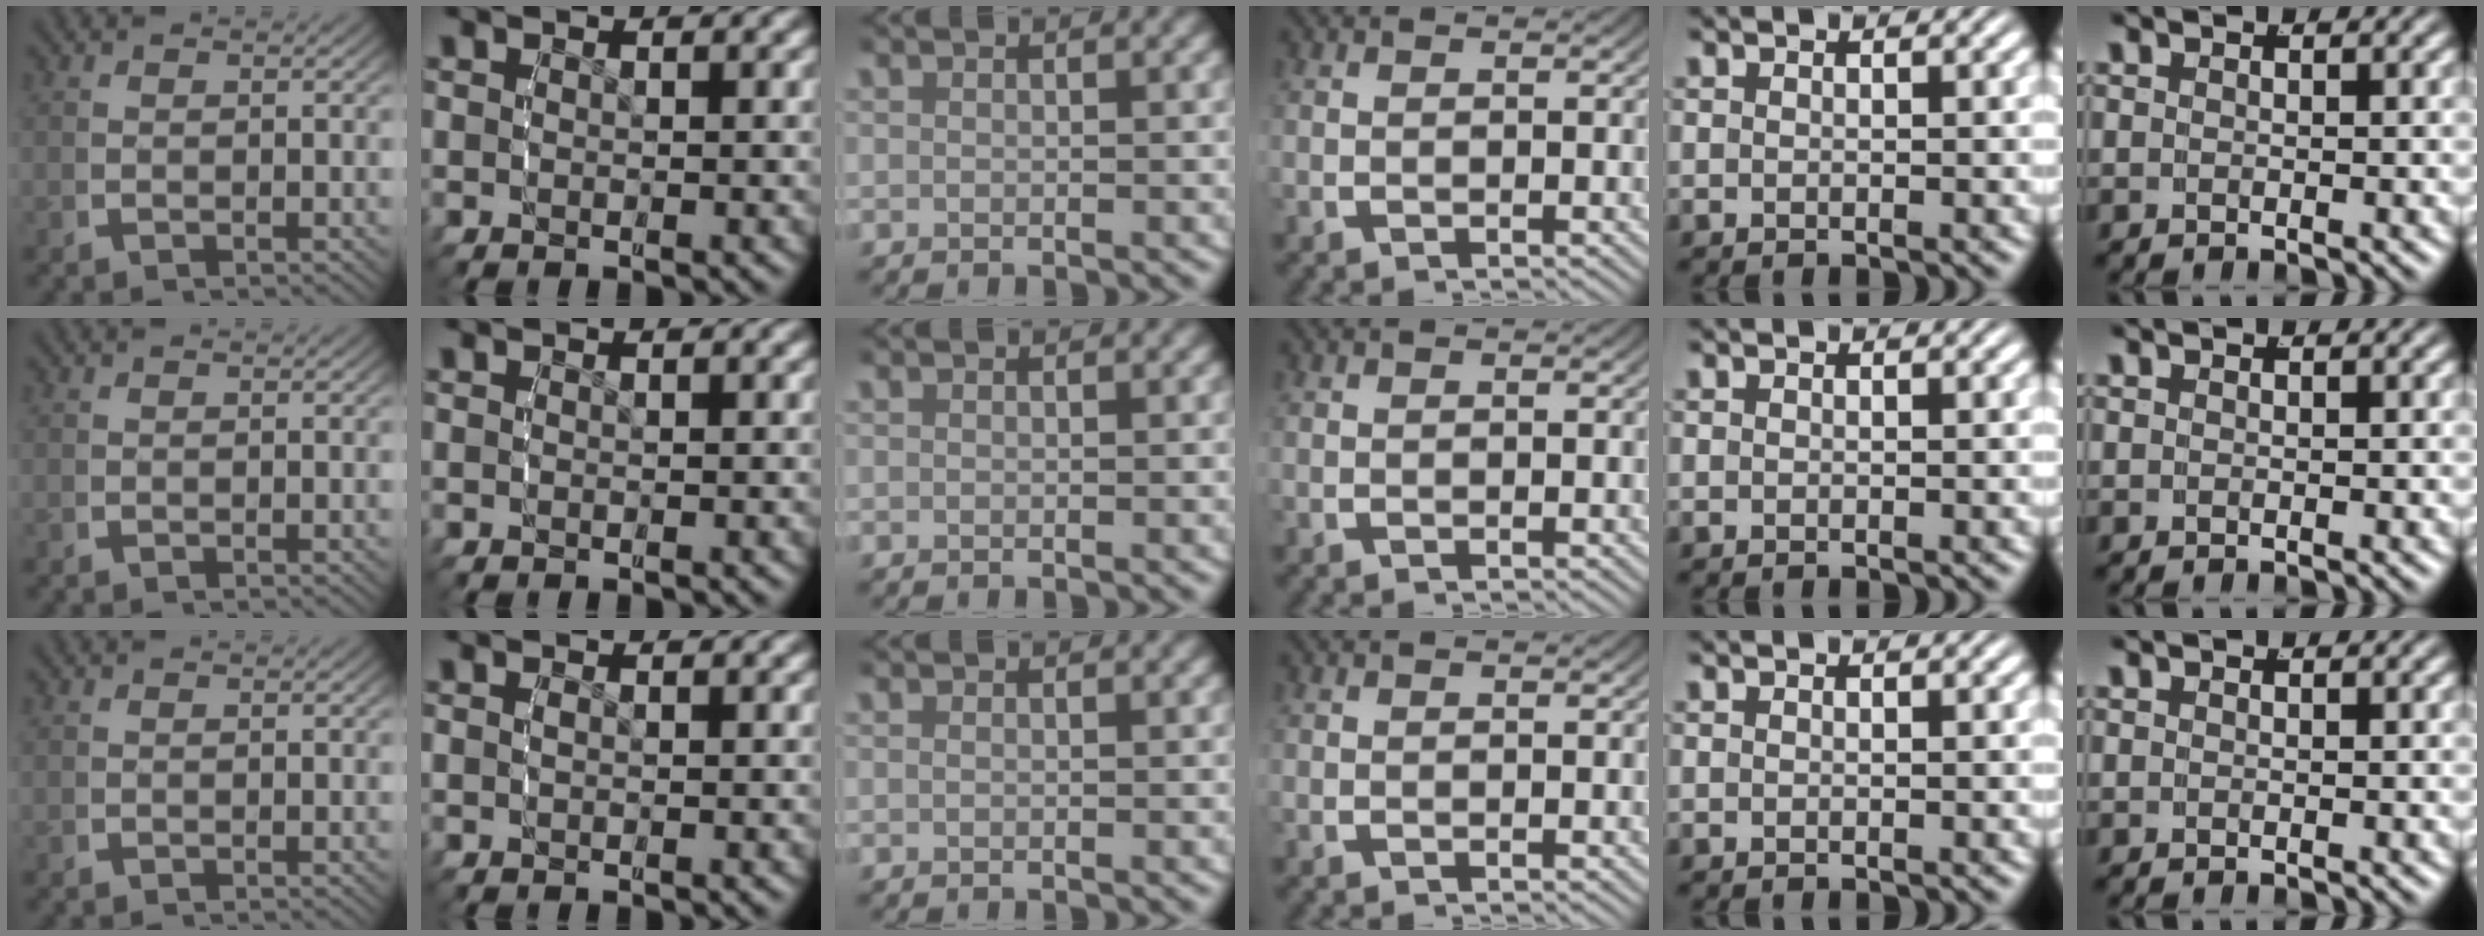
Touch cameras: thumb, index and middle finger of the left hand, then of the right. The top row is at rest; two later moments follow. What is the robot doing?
{"motion": "grasp_and_lifting", "object": "backpack"}